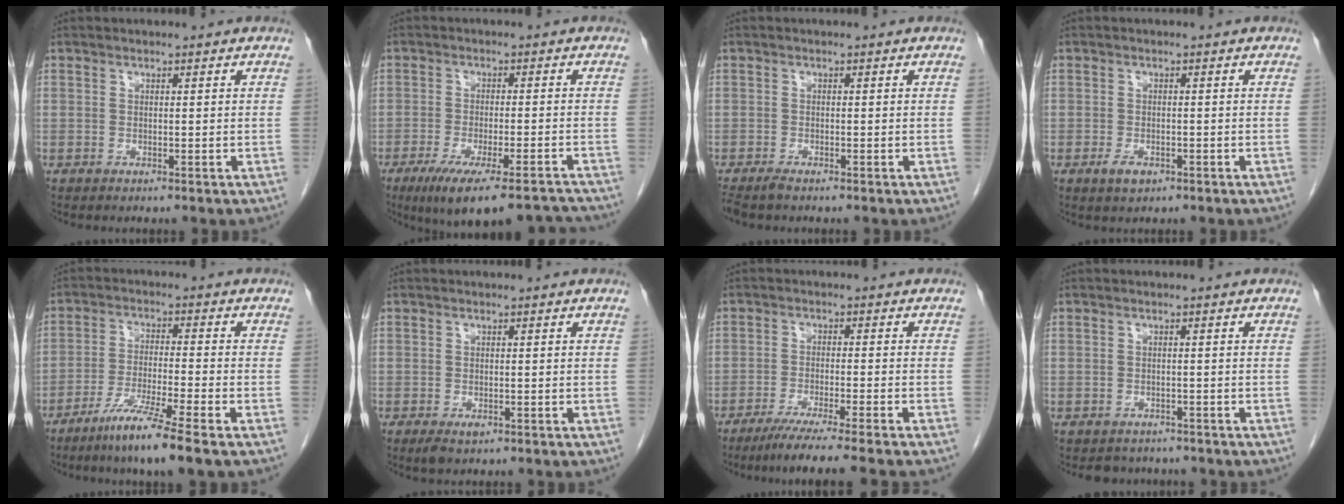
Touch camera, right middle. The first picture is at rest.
{"total": 15.1, "force": [-12.7, 2.3, 7.8], "torque": [-0.094, -0.005, -0.179]}
{"total": 1.9, "force": [-1.6, 0.3, 1.0], "torque": [-0.021, -0.006, -0.028]}
{"total": 2.2, "force": [-1.2, 1.1, 1.5], "torque": [-0.030, 0.000, -0.014]}
{"total": 8.5, "force": [-5.8, -1.0, 6.1], "torque": [-0.118, -0.029, -0.111]}
{"total": 1.9, "force": [-1.1, 0.9, 1.3], "torque": [-0.026, -0.003, -0.011]}
{"total": 9.3, "force": [-7.6, -1.6, 5.1], "torque": [-0.061, -0.029, -0.118]}
{"total": 3.3, "force": [-2.9, 1.6, -0.1], "torque": [-0.001, 0.003, -0.040]}